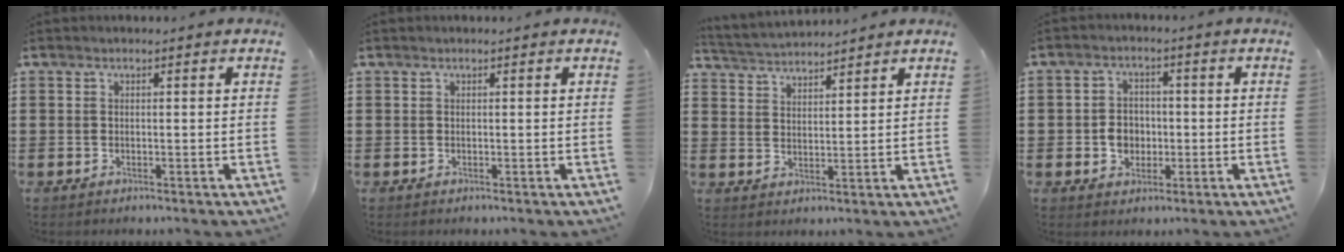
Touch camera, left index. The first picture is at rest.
{"total": 0.0}
{"total": 3.0, "force": [3.0, 0.1, 0.0], "torque": [-0.012, -0.012, 0.053]}
{"total": 4.3, "force": [-0.6, 3.5, 2.5], "torque": [-0.047, 0.005, -0.016]}